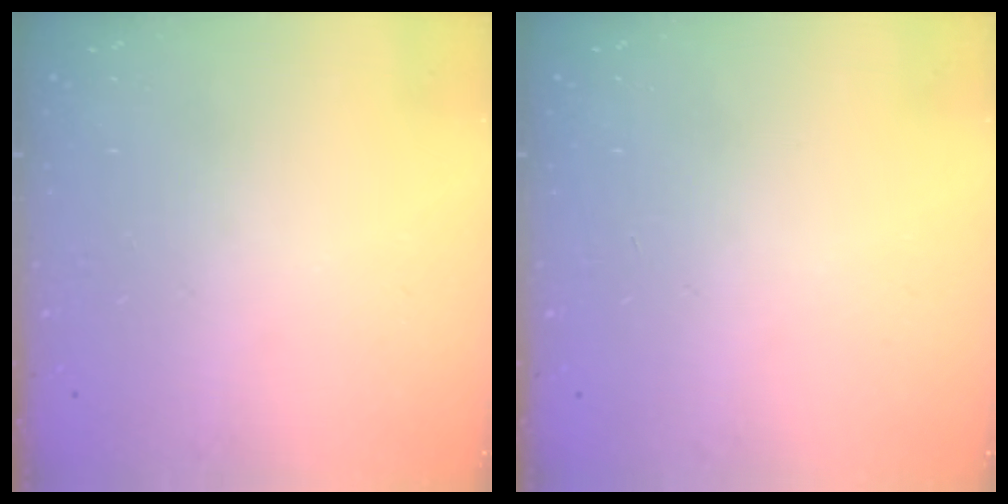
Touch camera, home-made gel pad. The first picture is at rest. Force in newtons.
{"total": 0.0}